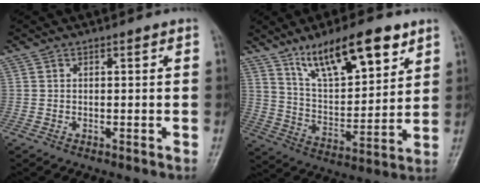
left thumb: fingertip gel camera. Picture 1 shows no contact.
{"total": 17.1, "force": [10.7, 6.0, 11.9], "torque": [-0.166, -0.048, 0.193]}